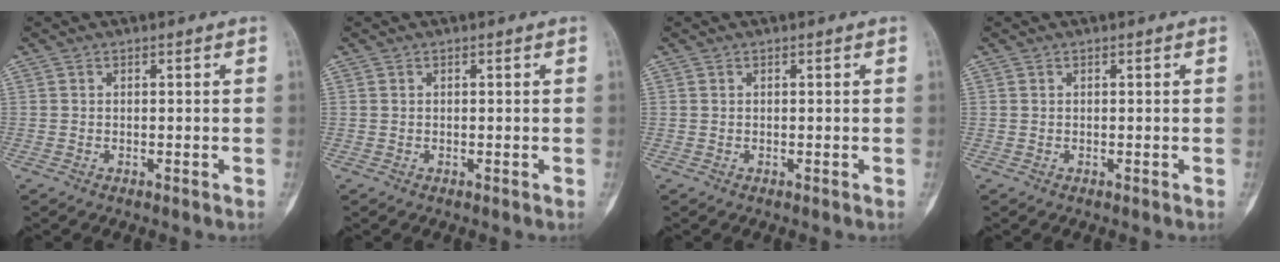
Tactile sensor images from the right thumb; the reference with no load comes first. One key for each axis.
{"total": 0.0}
{"total": 0.0}
{"total": 0.0}